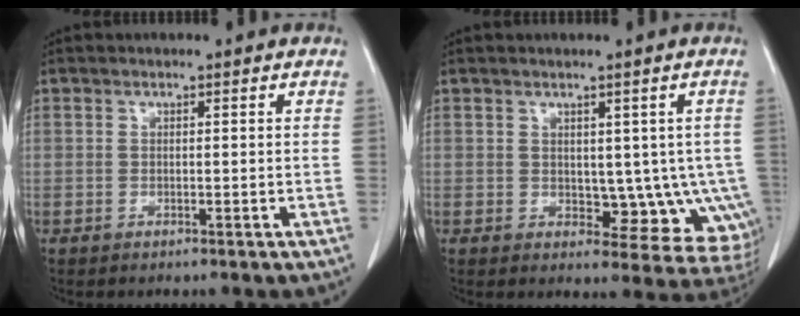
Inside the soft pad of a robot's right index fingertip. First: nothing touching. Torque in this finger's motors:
{"motor_torque": [0.00, 0.22, 0.04, 0.00]}